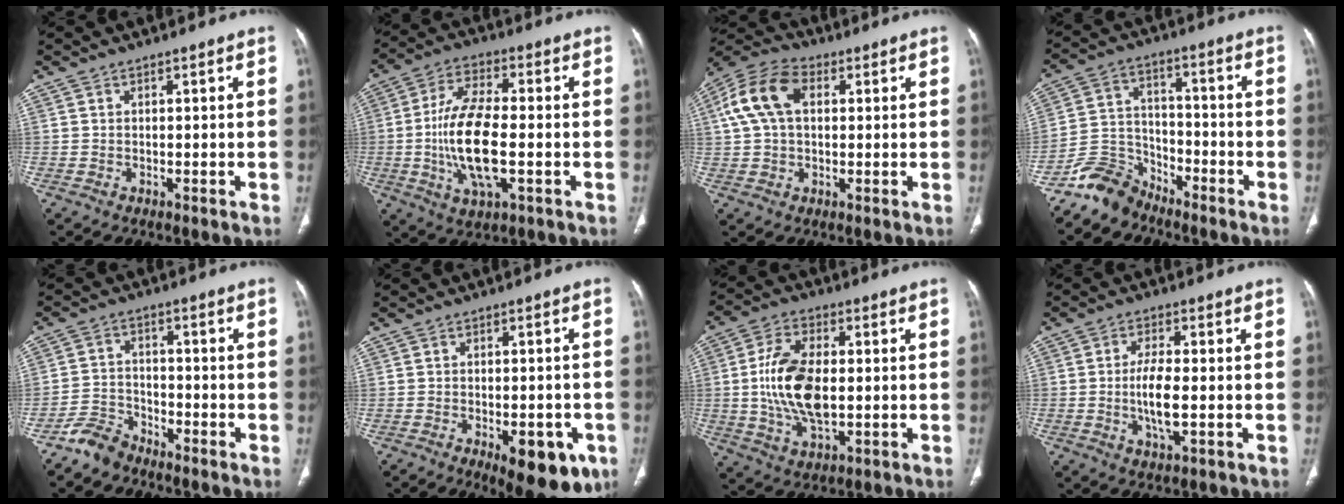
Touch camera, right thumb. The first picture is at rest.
{"total": 14.7, "force": [-2.1, 5.8, 13.4], "torque": [-0.269, 0.007, -0.040]}
{"total": 12.1, "force": [2.8, 7.8, 8.8], "torque": [-0.177, 0.030, 0.045]}
{"total": 8.0, "force": [-6.9, 3.9, 1.0], "torque": [-0.006, 0.059, -0.143]}
{"total": 4.9, "force": [-4.3, 2.2, 0.8], "torque": [-0.012, 0.024, -0.089]}
{"total": 12.0, "force": [-5.4, 5.3, 9.3], "torque": [-0.098, 0.007, -0.063]}
{"total": 13.8, "force": [-0.2, 7.4, 11.7], "torque": [-0.227, 0.002, -0.001]}
{"total": 7.0, "force": [-1.0, 2.4, 6.4], "torque": [-0.131, -0.004, -0.020]}